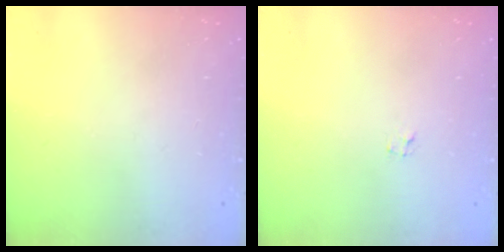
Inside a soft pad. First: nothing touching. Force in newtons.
{"total": 1.2, "press": 1.2, "slide": 0.1}